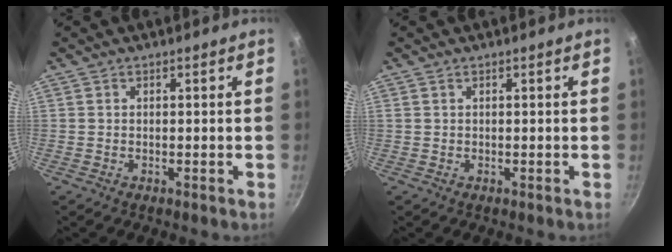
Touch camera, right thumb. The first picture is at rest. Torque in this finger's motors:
{"motor_torque": [0.07, -0.30, -0.23, -0.10, -0.02]}